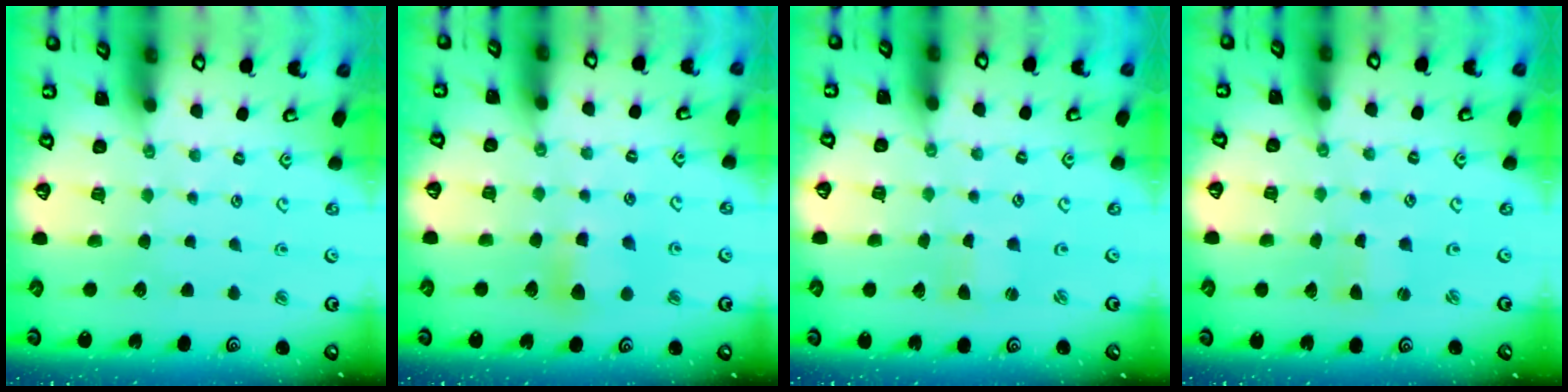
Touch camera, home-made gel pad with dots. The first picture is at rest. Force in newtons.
{"total": 6.4, "press": 6.3, "slide": 0.7}
{"total": 1.5, "press": 1.4, "slide": 0.3}
{"total": 1.0, "press": 1.0, "slide": 0.2}